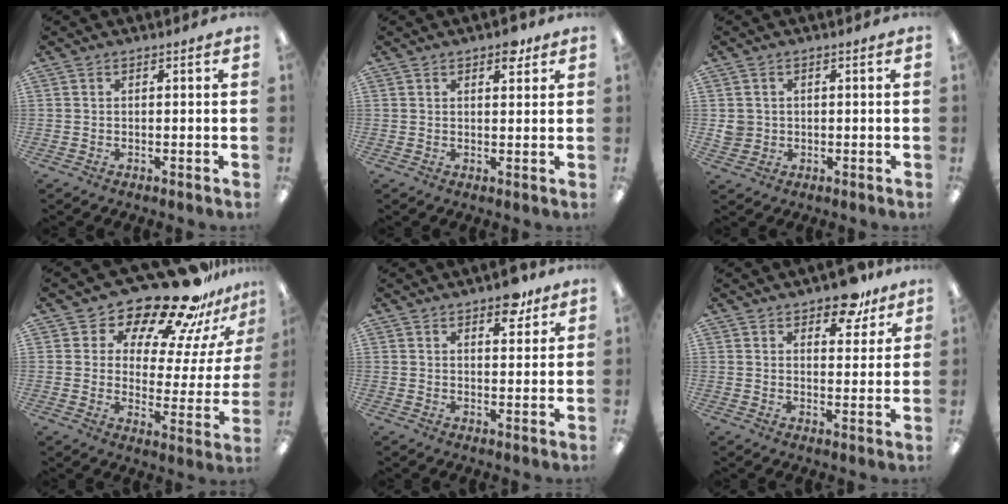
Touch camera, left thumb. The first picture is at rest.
{"total": 4.0, "force": [2.6, 2.1, 2.2], "torque": [-0.008, -0.012, 0.039]}
{"total": 3.4, "force": [0.3, 3.4, 0.5], "torque": [-0.007, 0.004, 0.005]}
{"total": 20.6, "force": [17.7, 6.6, 8.2], "torque": [-0.128, -0.138, 0.301]}
{"total": 6.5, "force": [4.7, 3.1, 3.3], "torque": [-0.020, -0.027, 0.076]}
{"total": 8.8, "force": [6.5, 4.2, 4.3], "torque": [-0.043, -0.031, 0.110]}